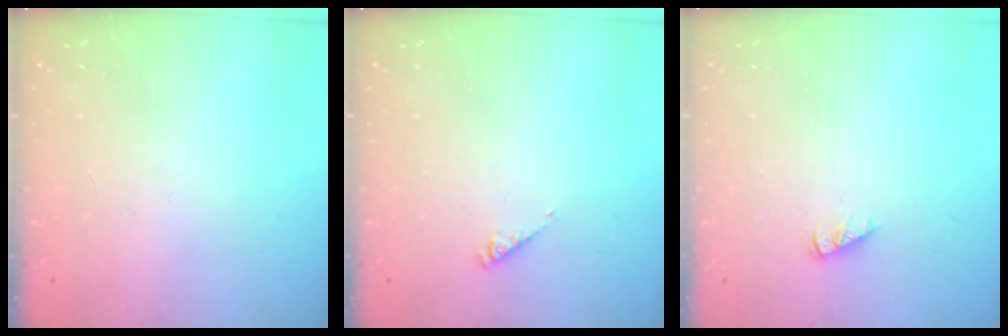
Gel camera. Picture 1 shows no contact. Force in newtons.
{"total": 1.1, "press": 1.0, "slide": 0.2}
{"total": 2.0, "press": 2.0, "slide": 0.3}